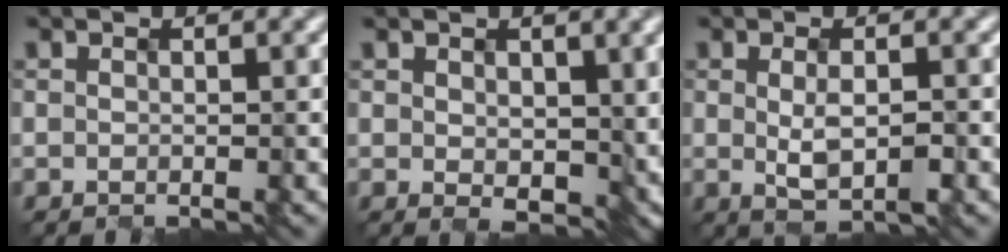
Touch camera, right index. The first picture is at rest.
{"total": 4.0, "force": [1.1, 2.5, 3.0], "torque": [-0.058, -0.009, 0.031]}
{"total": 2.4, "force": [-0.7, 0.7, 2.2], "torque": [-0.048, -0.006, -0.001]}